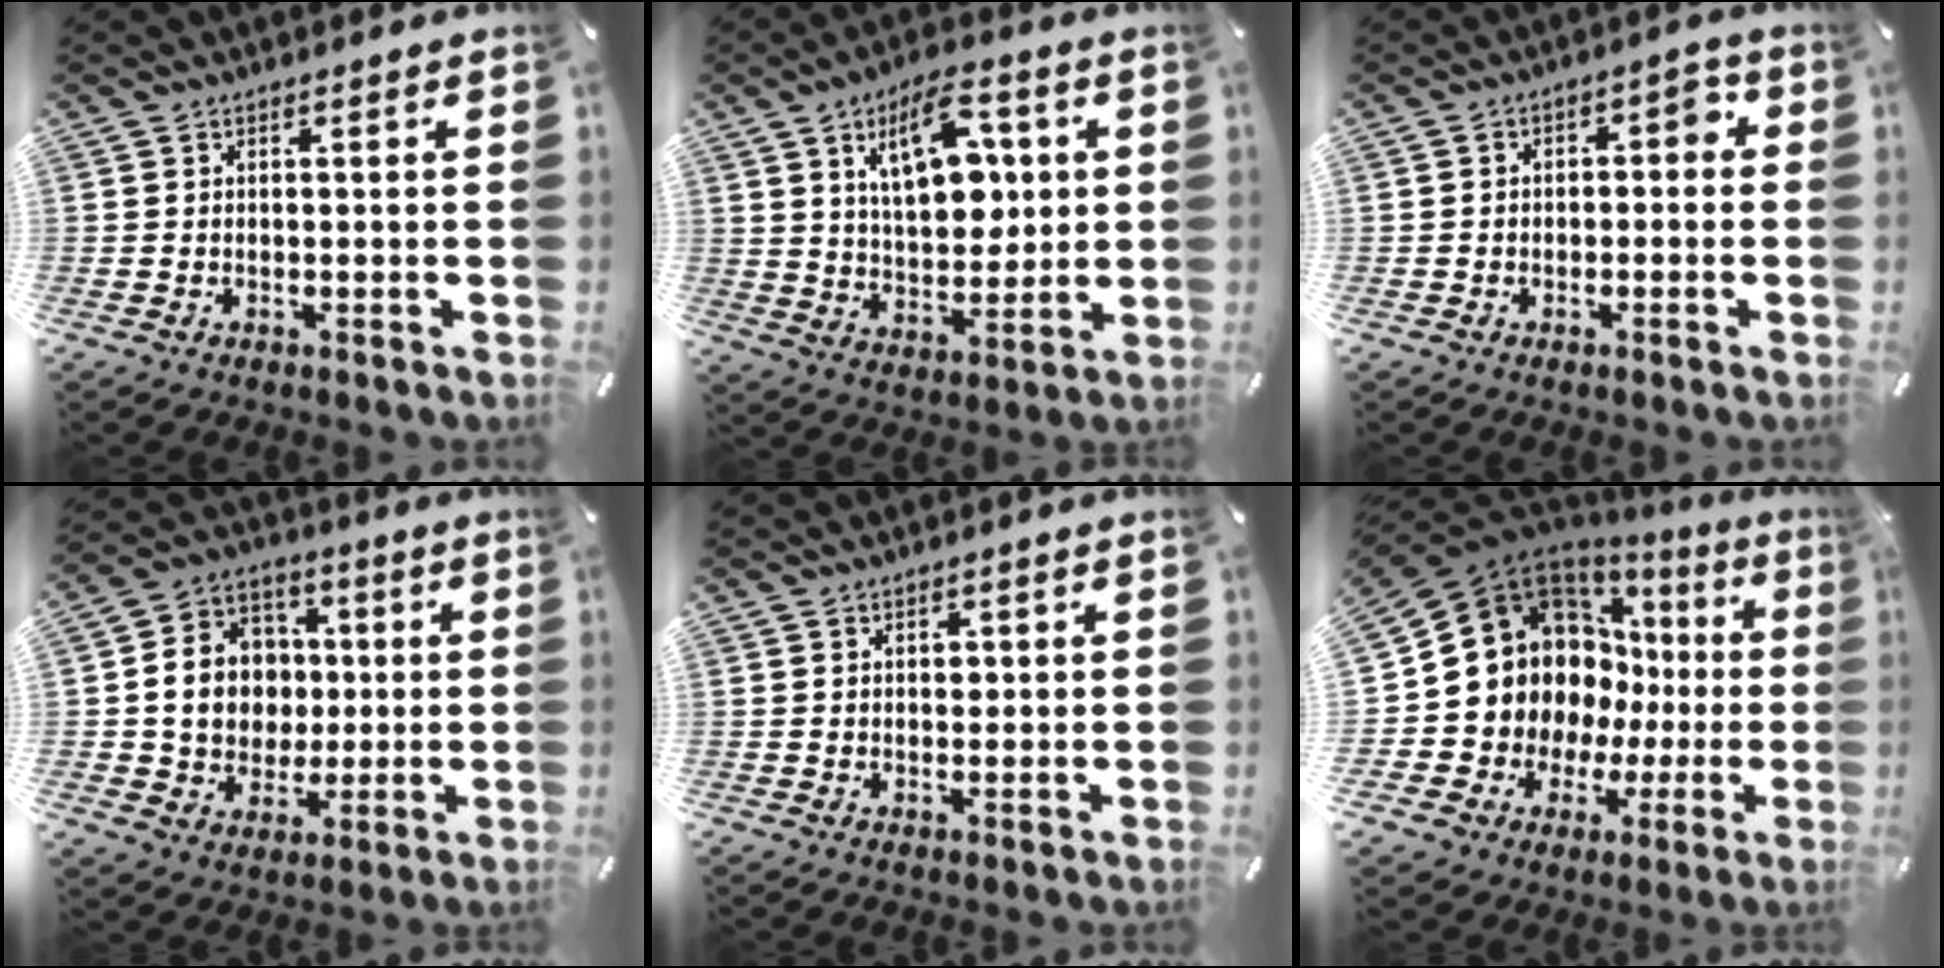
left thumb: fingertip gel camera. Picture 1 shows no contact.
{"total": 15.7, "force": [5.6, 8.8, 11.7], "torque": [-0.183, -0.003, 0.096]}
{"total": 3.3, "force": [-1.8, 2.2, 1.7], "torque": [-0.032, 0.020, -0.037]}
{"total": 12.6, "force": [0.3, 11.5, 5.2], "torque": [-0.096, 0.012, 0.016]}
{"total": 1.3, "force": [0.3, 1.1, 0.7], "torque": [0.000, -0.001, 0.001]}
{"total": 15.8, "force": [3.4, 14.4, 5.7], "torque": [-0.107, -0.042, 0.092]}